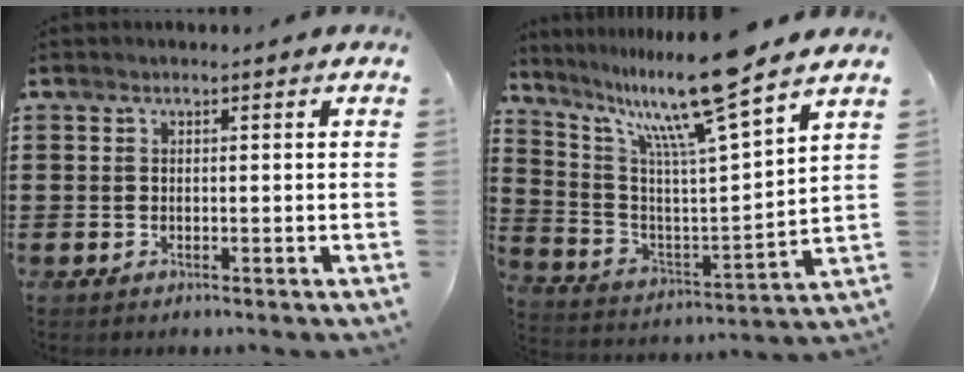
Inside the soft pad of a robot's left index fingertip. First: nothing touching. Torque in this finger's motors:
{"motor_torque": [1.25, 0.88, 0.96, 0.13]}